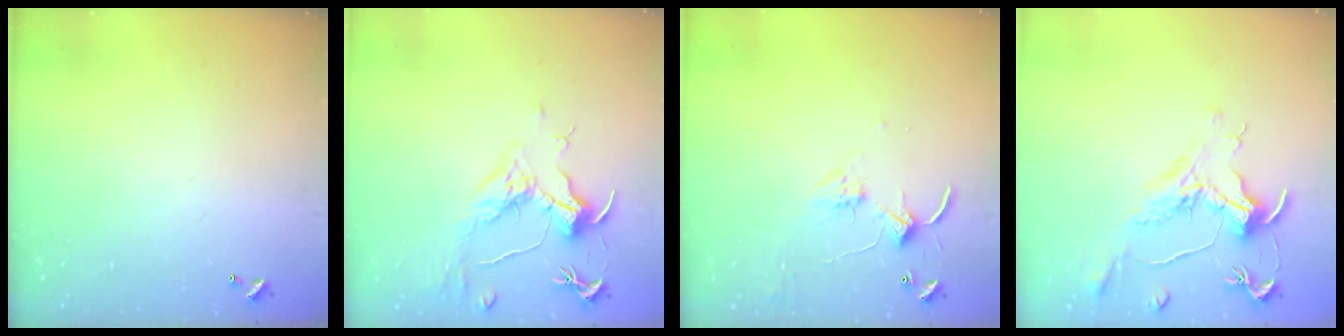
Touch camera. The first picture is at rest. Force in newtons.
{"total": 1.5, "press": 1.3, "slide": 0.8}
{"total": 2.8, "press": 2.8, "slide": 0.4}
{"total": 1.5, "press": 1.2, "slide": 0.9}